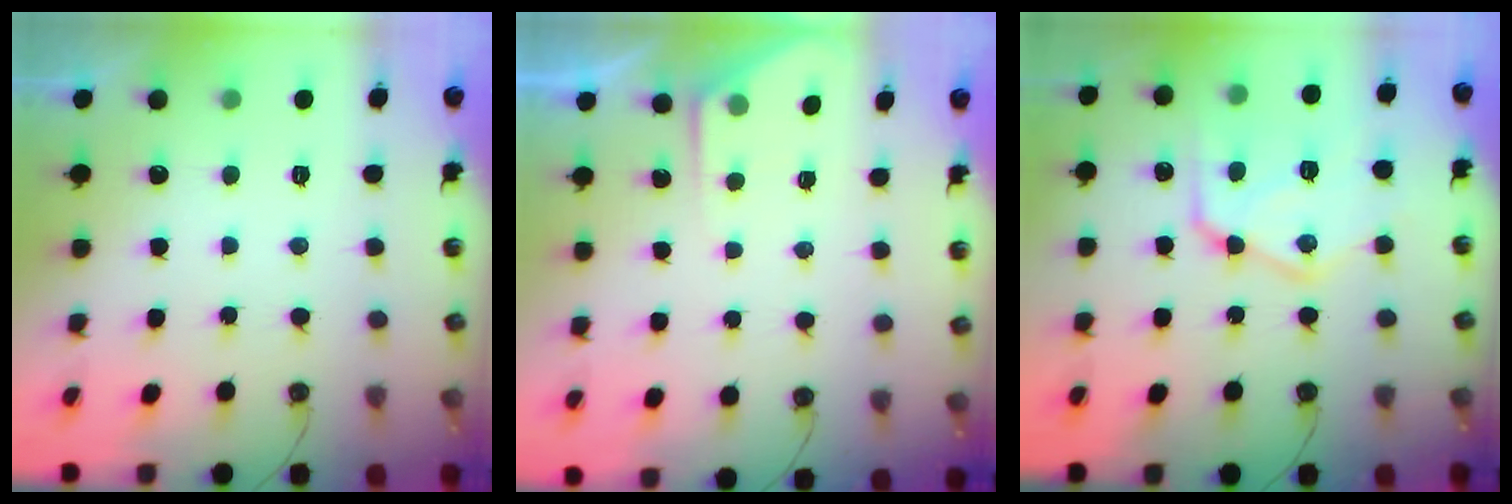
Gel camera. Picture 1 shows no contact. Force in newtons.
{"total": 4.1, "press": 4.0, "slide": 0.5}
{"total": 17.6, "press": 17.5, "slide": 1.7}